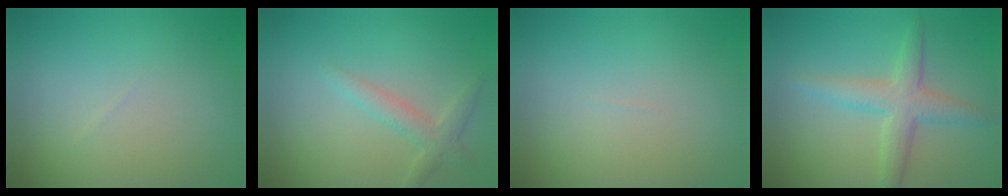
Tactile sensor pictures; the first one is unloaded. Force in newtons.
{"total": 2.2, "press": 2.2, "slide": 0.1}
{"total": 0.0}
{"total": 3.8, "press": 3.8, "slide": 0.0}